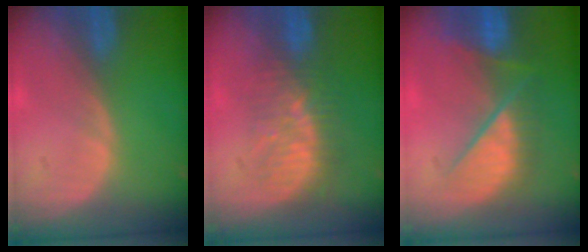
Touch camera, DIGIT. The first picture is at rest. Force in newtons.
{"total": 8.0, "press": 7.5, "slide": 2.5}
{"total": 9.7, "press": 8.3, "slide": 5.1}